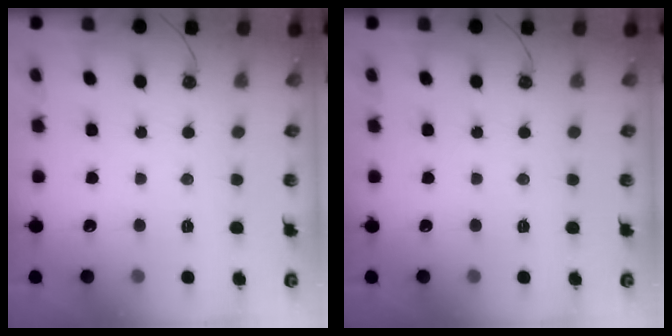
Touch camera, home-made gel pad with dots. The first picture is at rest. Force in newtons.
{"total": 0.0}